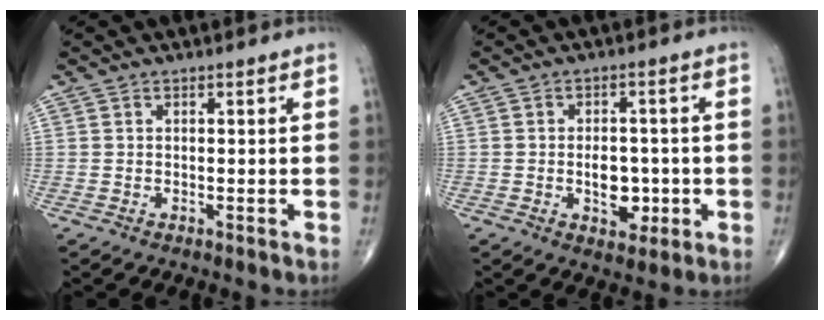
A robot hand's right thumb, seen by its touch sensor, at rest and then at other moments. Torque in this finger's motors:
{"motor_torque": [2.38, 0.99, 0.81, -0.68, 0.33]}